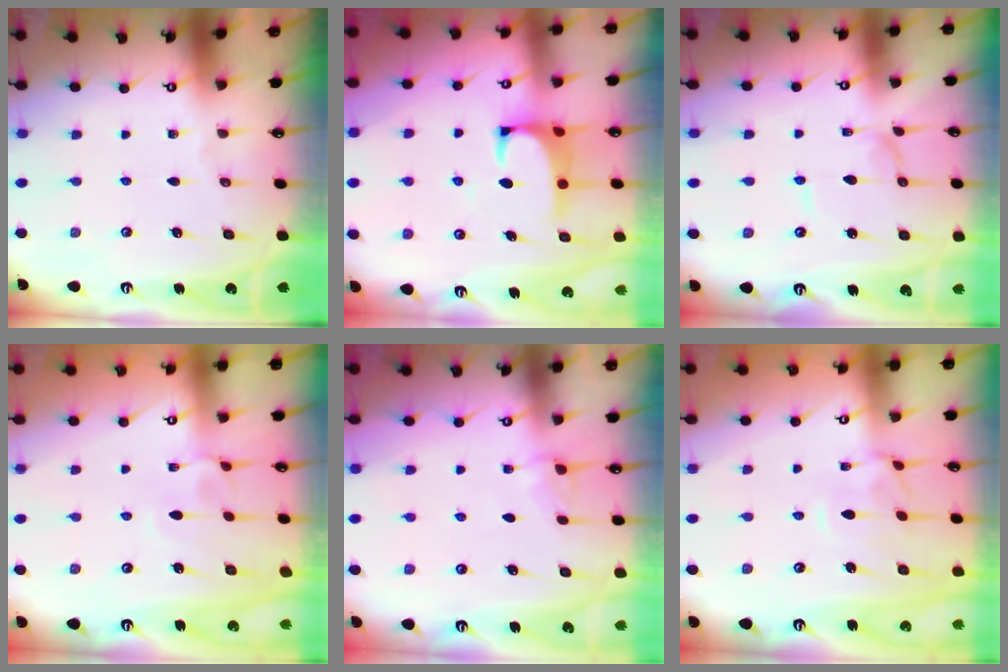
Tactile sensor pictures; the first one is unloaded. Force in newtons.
{"total": 1.5, "press": 1.4, "slide": 0.5}
{"total": 0.0}
{"total": 4.8, "press": 4.8, "slide": 0.1}
{"total": 1.3, "press": 1.2, "slide": 0.5}
{"total": 1.4, "press": 1.3, "slide": 0.6}